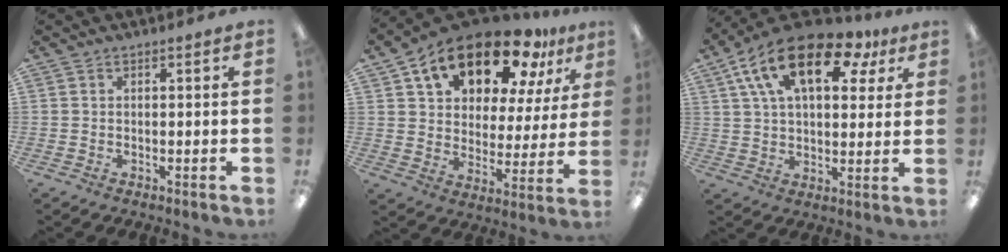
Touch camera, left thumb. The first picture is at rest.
{"total": 18.6, "force": [13.5, 8.7, 9.3], "torque": [-0.163, -0.081, 0.234]}
{"total": 18.5, "force": [9.1, 9.4, 13.0], "torque": [-0.234, -0.019, 0.153]}